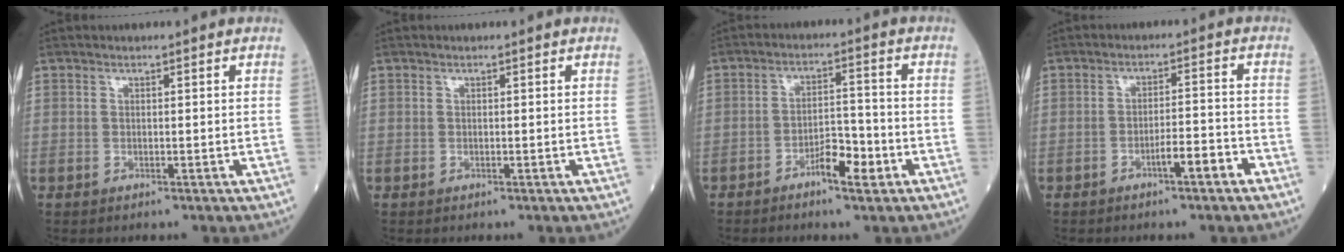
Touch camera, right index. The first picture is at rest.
{"total": 0.0}
{"total": 5.3, "force": [-2.9, 1.5, 4.1], "torque": [-0.065, 0.008, -0.049]}
{"total": 4.2, "force": [-2.5, 0.4, 3.3], "torque": [-0.043, 0.004, -0.043]}